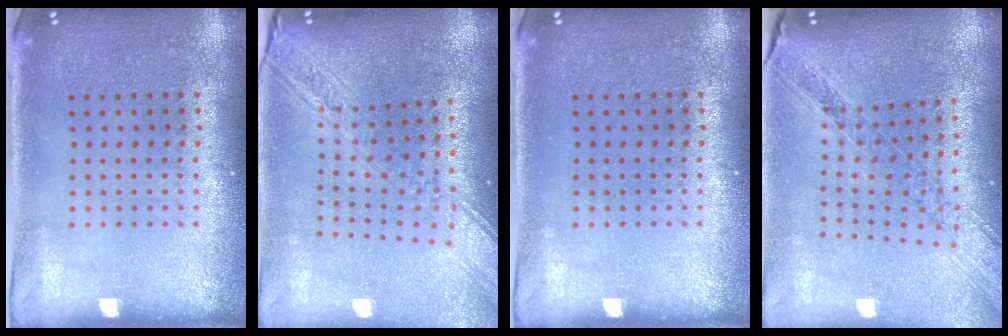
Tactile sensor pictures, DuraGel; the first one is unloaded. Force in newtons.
{"total": 2.7, "press": 2.1, "slide": 1.7}
{"total": 0.0}
{"total": 1.3, "press": 1.3, "slide": 0.4}